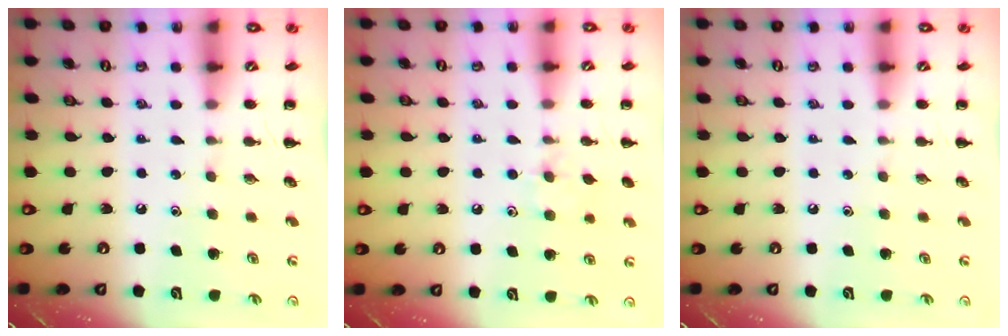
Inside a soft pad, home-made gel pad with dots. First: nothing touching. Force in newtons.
{"total": 6.9, "press": 6.6, "slide": 2.0}
{"total": 0.0}